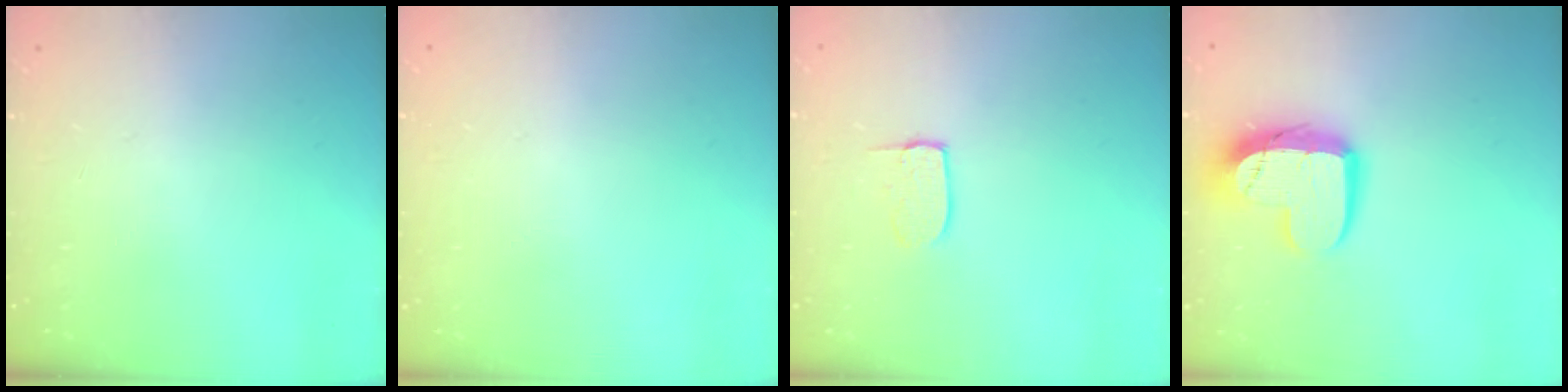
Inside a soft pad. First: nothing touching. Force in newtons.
{"total": 0.0}
{"total": 5.4, "press": 5.4, "slide": 0.3}
{"total": 12.7, "press": 12.7, "slide": 1.0}